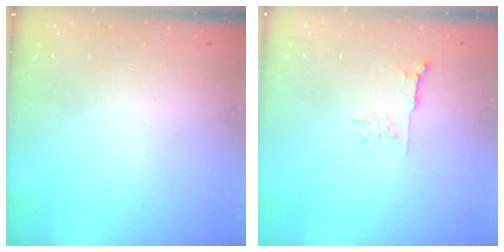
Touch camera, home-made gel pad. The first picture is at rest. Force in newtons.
{"total": 5.4, "press": 5.4, "slide": 0.7}